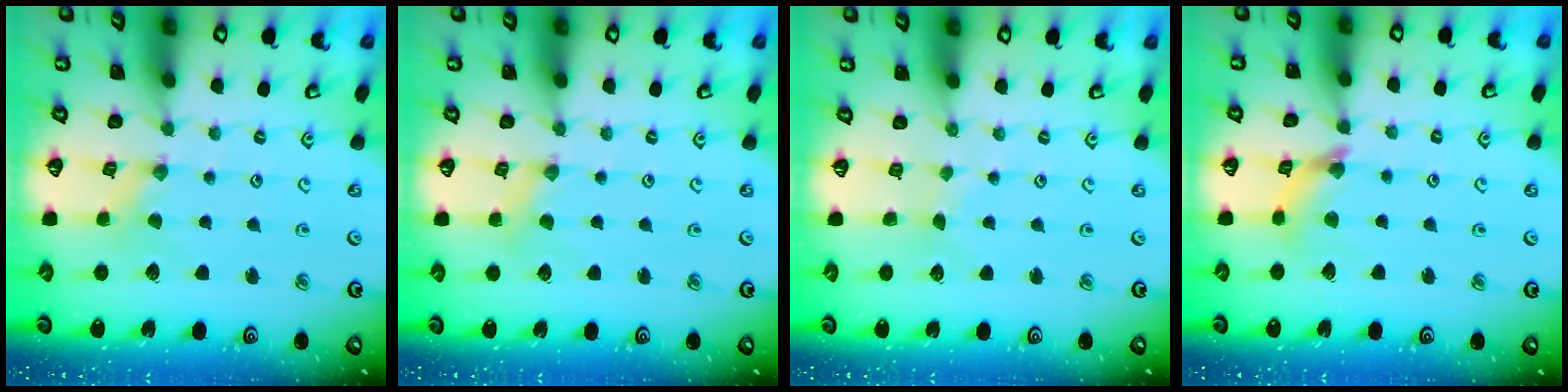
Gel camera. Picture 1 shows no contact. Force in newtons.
{"total": 2.2, "press": 2.2, "slide": 0.4}
{"total": 1.2, "press": 1.2, "slide": 0.2}
{"total": 5.8, "press": 5.8, "slide": 0.7}